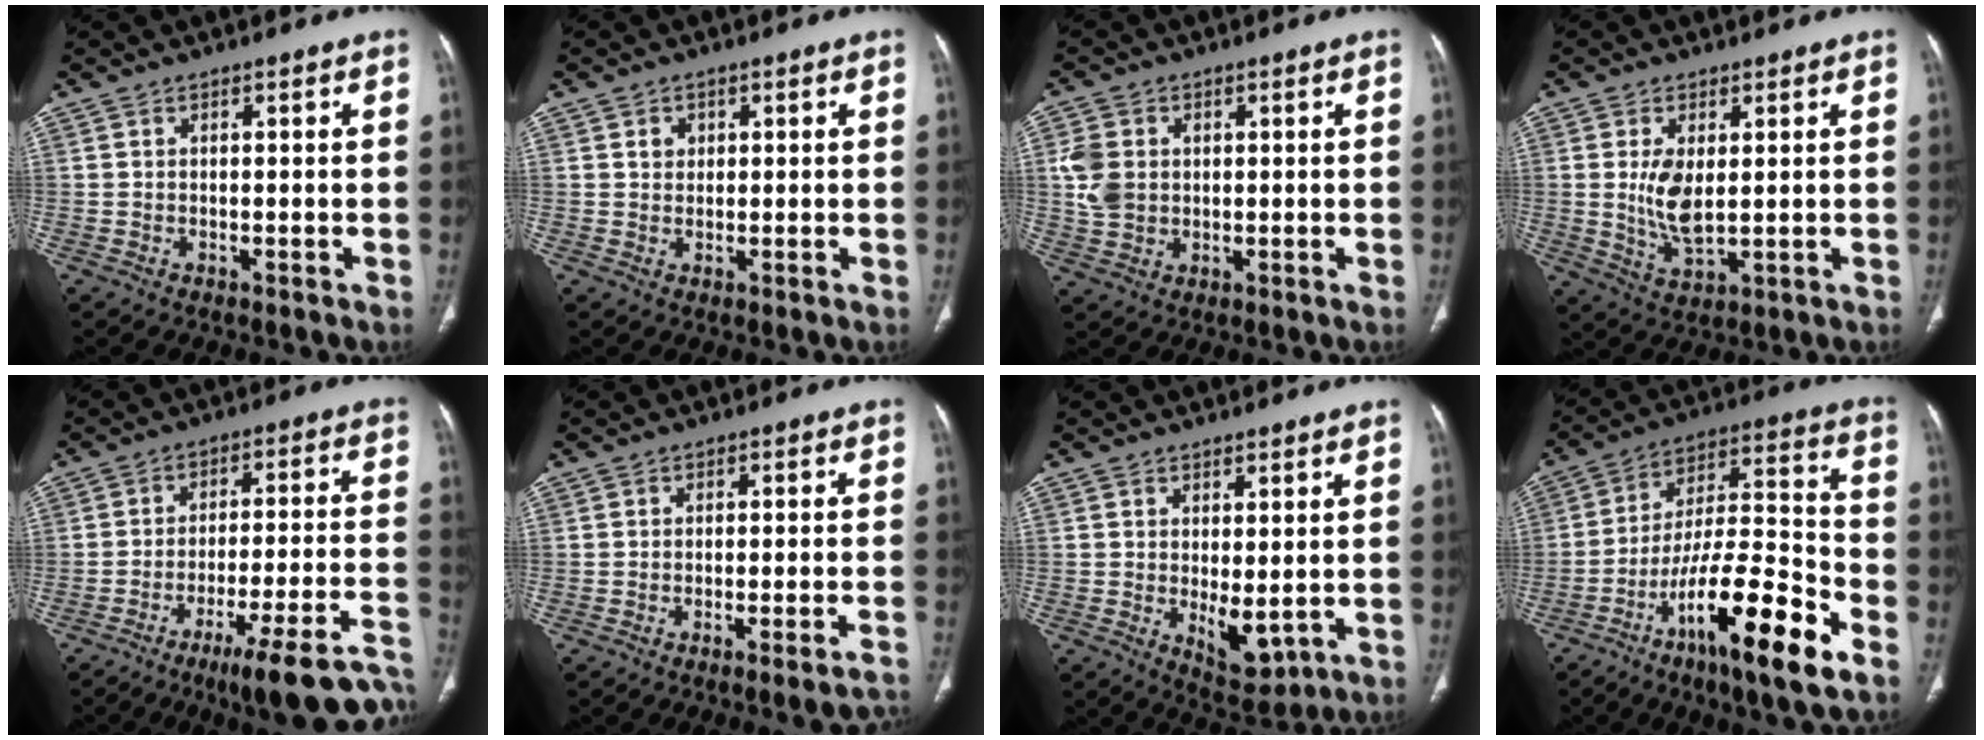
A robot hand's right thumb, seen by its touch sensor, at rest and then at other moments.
{"total": 1.9, "force": [0.7, 1.6, 0.7], "torque": [-0.002, -0.003, 0.011]}
{"total": 10.0, "force": [1.7, 7.9, 6.0], "torque": [-0.102, 0.003, 0.039]}
{"total": 7.0, "force": [0.8, 3.3, 6.1], "torque": [-0.116, -0.015, 0.024]}
{"total": 19.0, "force": [-12.5, 2.8, 14.0], "torque": [-0.157, 0.073, -0.183]}
{"total": 6.9, "force": [-5.9, 0.4, 3.6], "torque": [-0.039, 0.028, -0.075]}
{"total": 5.9, "force": [-0.9, 2.8, 5.1], "torque": [-0.067, -0.017, 0.003]}
{"total": 20.4, "force": [-10.7, 4.3, 16.8], "torque": [-0.301, 0.061, -0.180]}